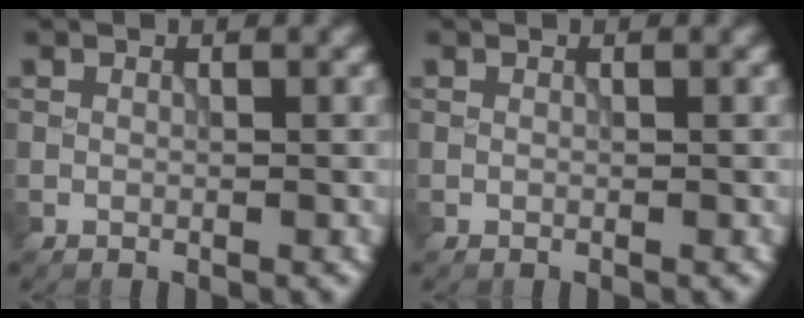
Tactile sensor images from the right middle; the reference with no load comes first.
{"total": 0.0}